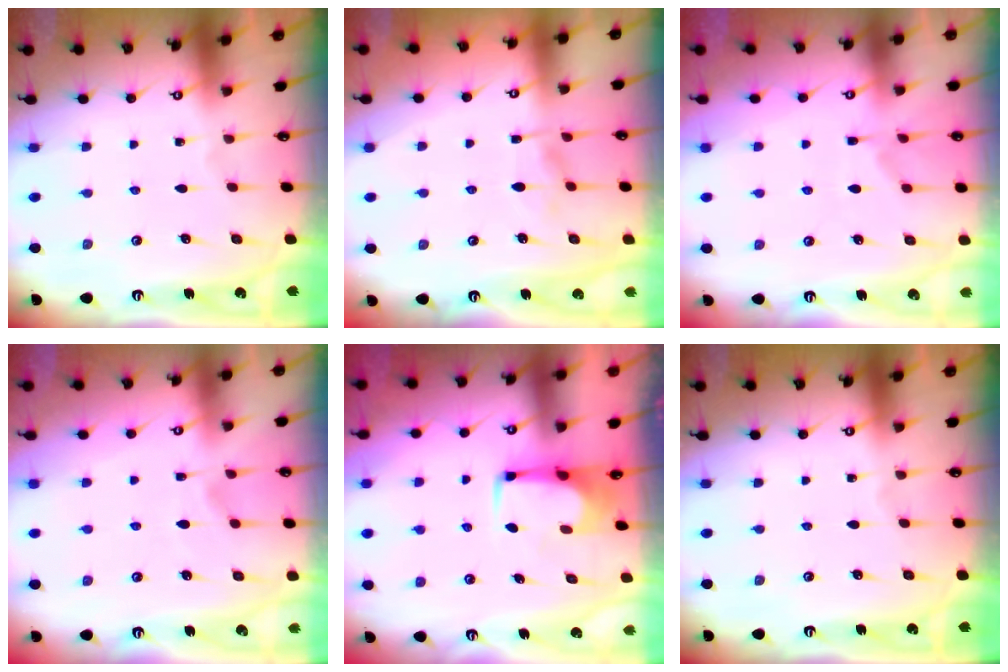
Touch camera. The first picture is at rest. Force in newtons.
{"total": 2.2, "press": 1.9, "slide": 1.2}
{"total": 1.0, "press": 0.2, "slide": 1.0}
{"total": 2.8, "press": 2.6, "slide": 1.2}
{"total": 0.8, "press": 0.8, "slide": 0.3}
{"total": 0.0}